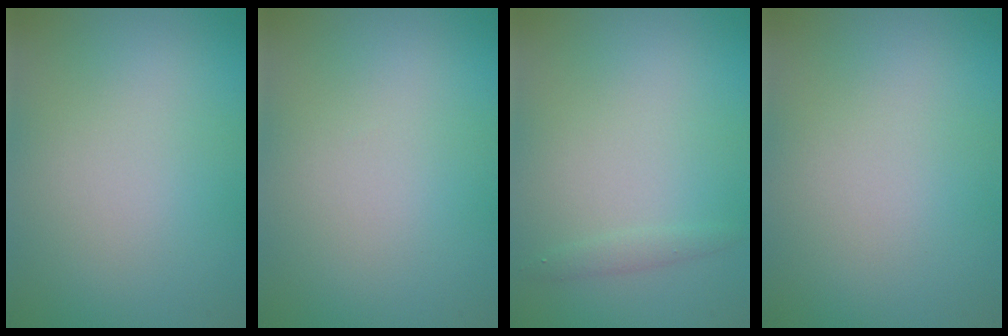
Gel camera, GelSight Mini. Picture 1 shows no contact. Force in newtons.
{"total": 0.0}
{"total": 0.8, "press": 0.8, "slide": 0.1}
{"total": 0.0}